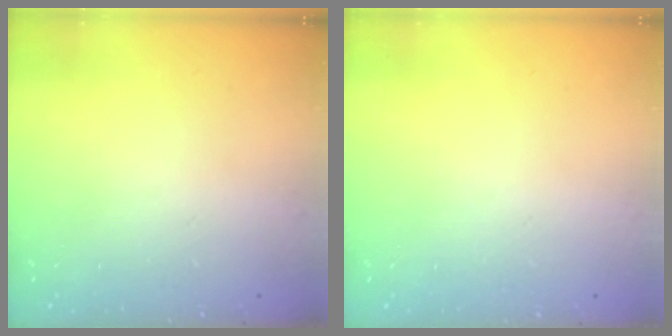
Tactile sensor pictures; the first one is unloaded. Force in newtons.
{"total": 0.0}